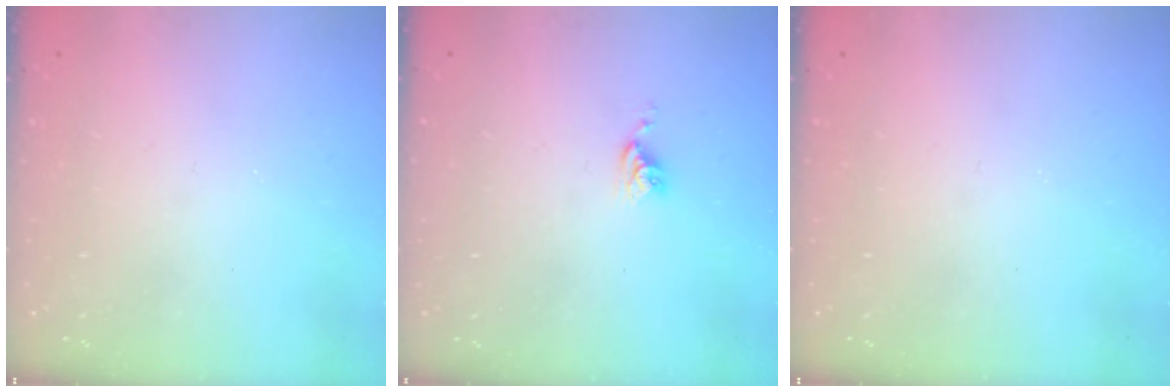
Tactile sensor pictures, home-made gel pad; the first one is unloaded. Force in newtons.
{"total": 3.8, "press": 3.8, "slide": 0.1}
{"total": 0.0}